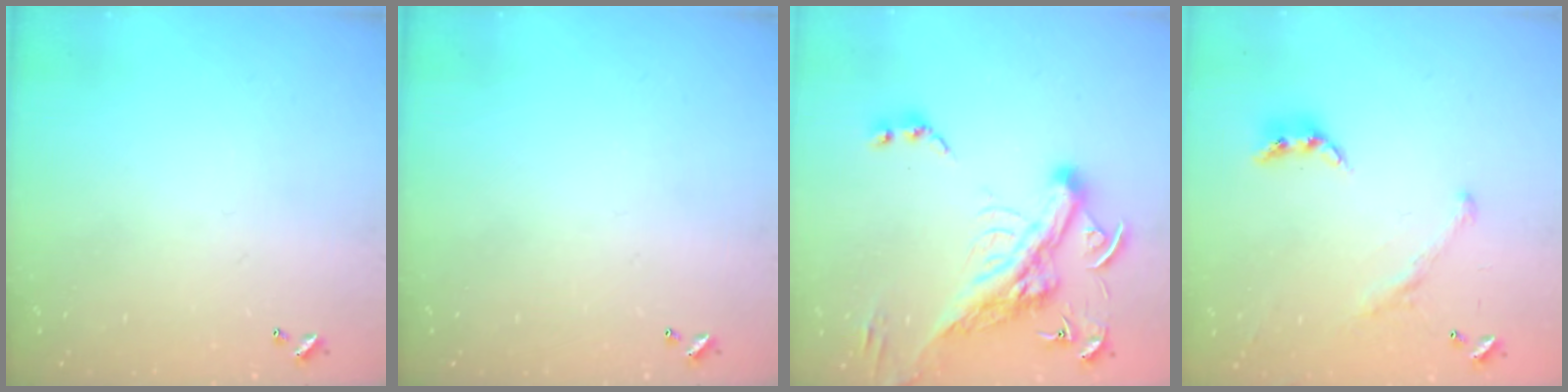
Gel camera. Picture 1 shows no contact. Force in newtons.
{"total": 0.0}
{"total": 9.2, "press": 8.9, "slide": 2.3}
{"total": 1.2, "press": 0.6, "slide": 1.0}